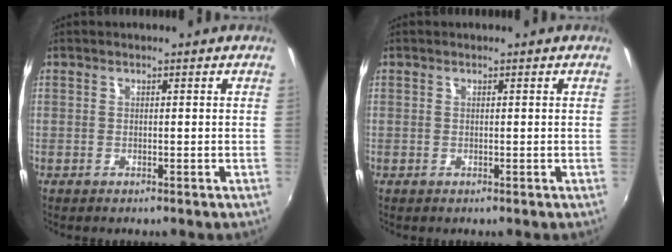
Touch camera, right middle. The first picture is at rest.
{"total": 0.0}